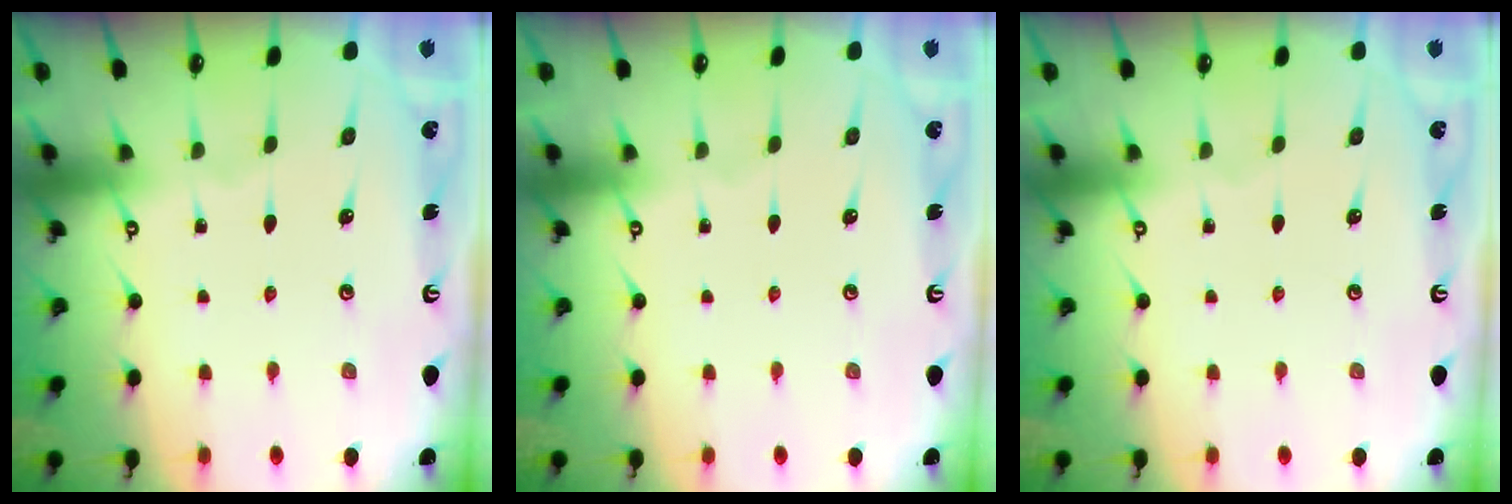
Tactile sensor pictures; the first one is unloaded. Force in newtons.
{"total": 0.0}
{"total": 0.0}